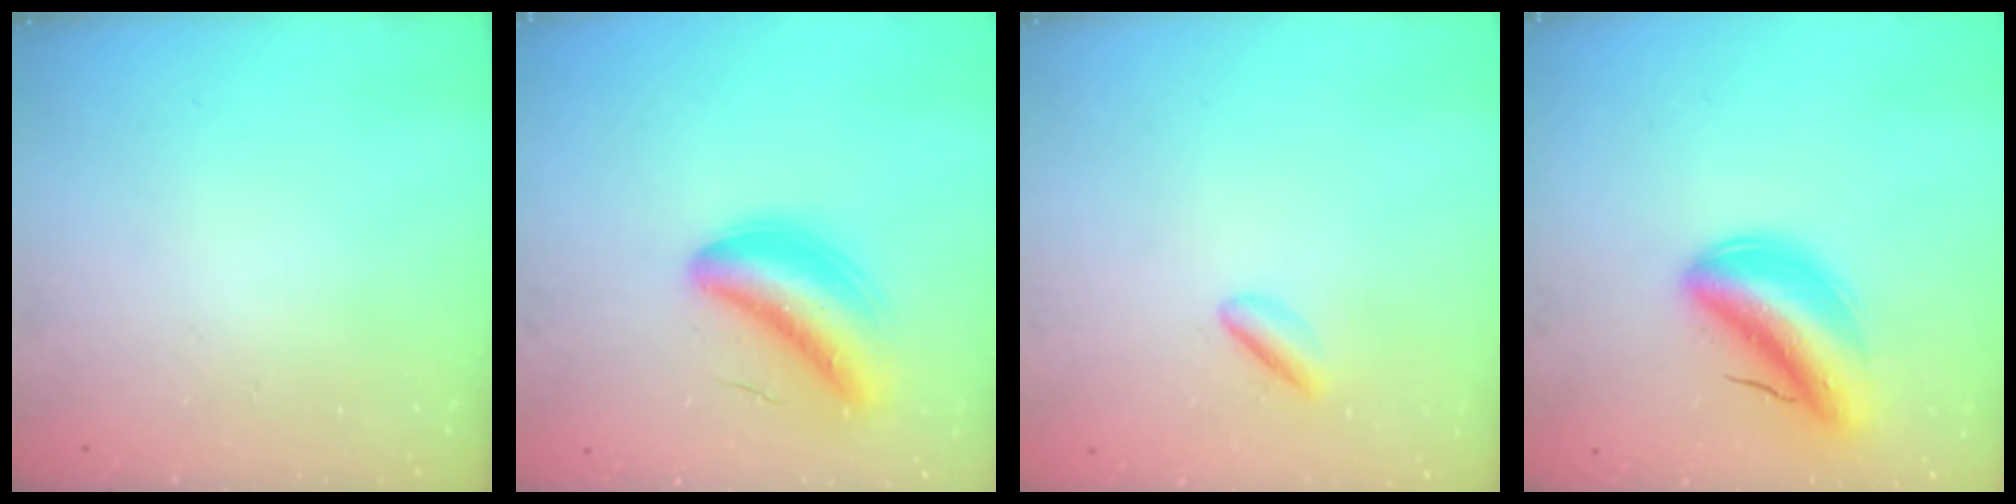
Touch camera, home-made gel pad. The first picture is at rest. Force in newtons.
{"total": 7.2, "press": 6.6, "slide": 2.9}
{"total": 2.8, "press": 2.6, "slide": 0.9}
{"total": 8.9, "press": 8.4, "slide": 3.0}